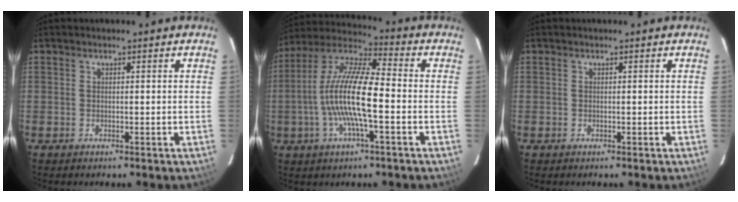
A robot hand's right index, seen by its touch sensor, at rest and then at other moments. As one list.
[{"total": 14.9, "force": [-2.5, 3.1, 14.4], "torque": [-0.280, 0.004, -0.057]}, {"total": 0.0}]